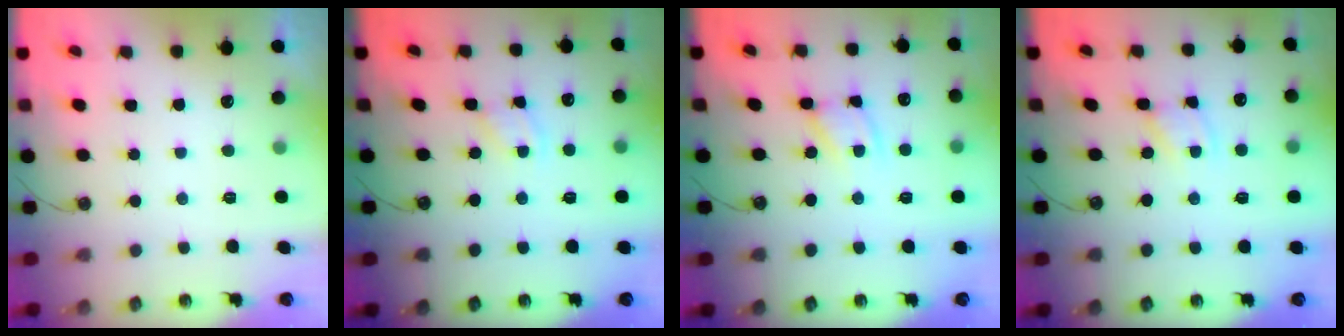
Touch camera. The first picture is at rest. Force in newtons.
{"total": 2.1, "press": 2.1, "slide": 0.3}
{"total": 6.1, "press": 6.1, "slide": 0.4}
{"total": 1.9, "press": 1.9, "slide": 0.1}